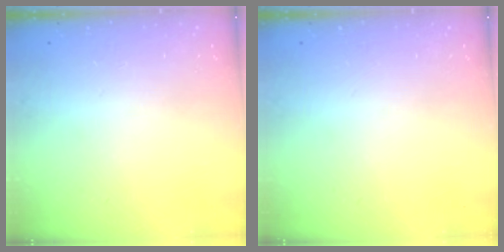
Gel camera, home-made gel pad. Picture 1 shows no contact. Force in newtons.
{"total": 0.0}